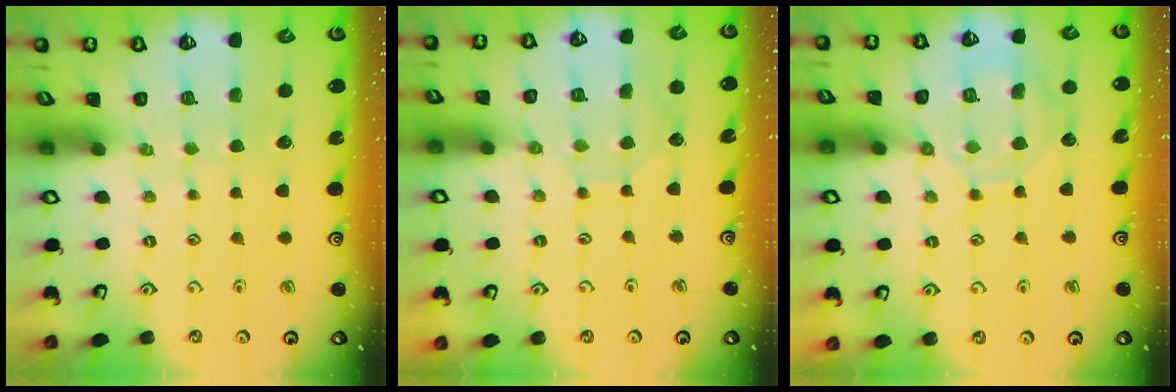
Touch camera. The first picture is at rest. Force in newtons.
{"total": 5.0, "press": 4.9, "slide": 0.4}
{"total": 12.4, "press": 12.3, "slide": 1.1}